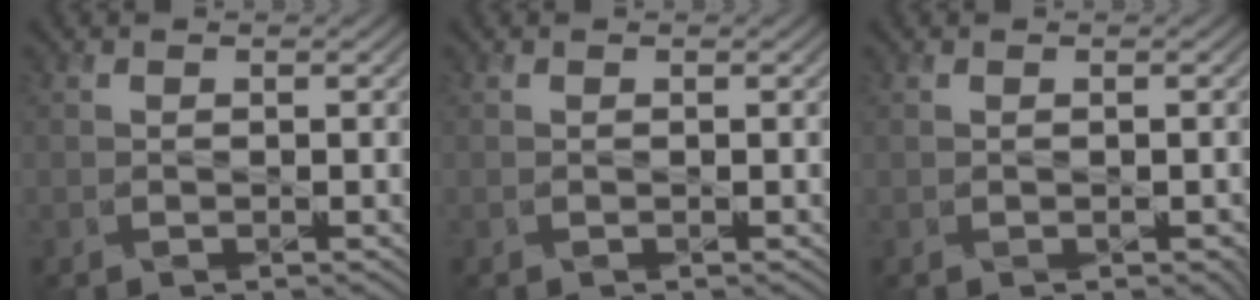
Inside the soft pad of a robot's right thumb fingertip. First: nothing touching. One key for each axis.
{"total": 0.0}
{"total": 1.1, "fx": -0.4, "fy": 0.4, "fz": 0.9, "tx": -0.014, "ty": -0.003, "tz": 0.000}